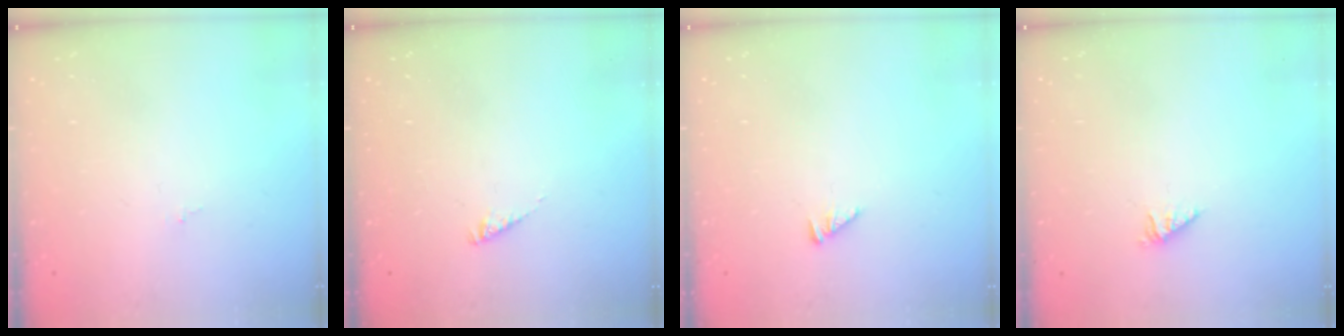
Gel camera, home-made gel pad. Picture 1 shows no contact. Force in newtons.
{"total": 1.4, "press": 1.4, "slide": 0.2}
{"total": 2.2, "press": 2.1, "slide": 0.4}
{"total": 1.5, "press": 1.5, "slide": 0.3}